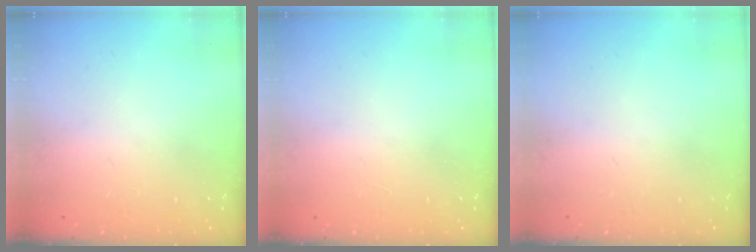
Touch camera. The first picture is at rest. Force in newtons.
{"total": 0.0}
{"total": 0.0}